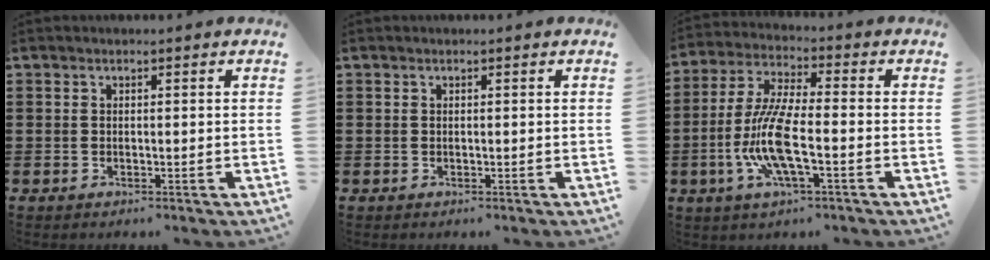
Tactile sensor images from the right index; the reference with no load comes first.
{"total": 0.0}
{"total": 10.1, "force": [-2.8, 2.5, 9.4], "torque": [-0.209, -0.016, -0.058]}